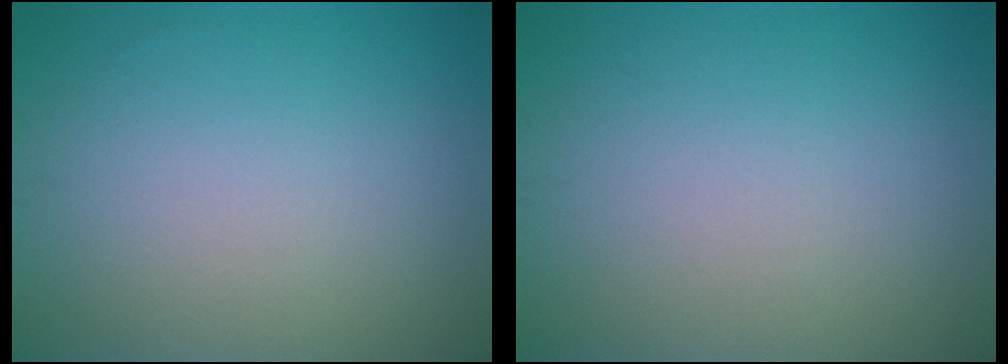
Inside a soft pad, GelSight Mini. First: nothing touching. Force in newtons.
{"total": 0.0}